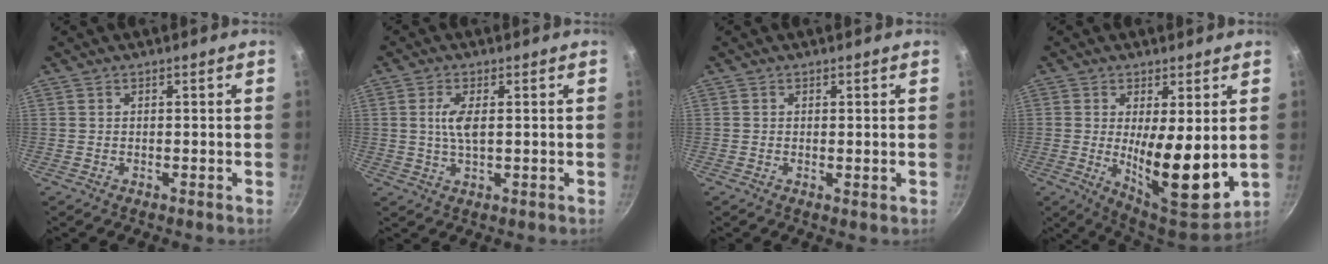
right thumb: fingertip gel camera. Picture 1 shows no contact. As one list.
[{"total": 4.5, "force": [0.7, 1.6, 4.1], "torque": [-0.089, 0.001, 0.013]}, {"total": 0.7, "force": [0.1, 0.2, 0.7], "torque": [-0.012, -0.003, 0.000]}, {"total": 13.8, "force": [0.2, 4.5, 13.0], "torque": [-0.181, -0.033, 0.016]}]